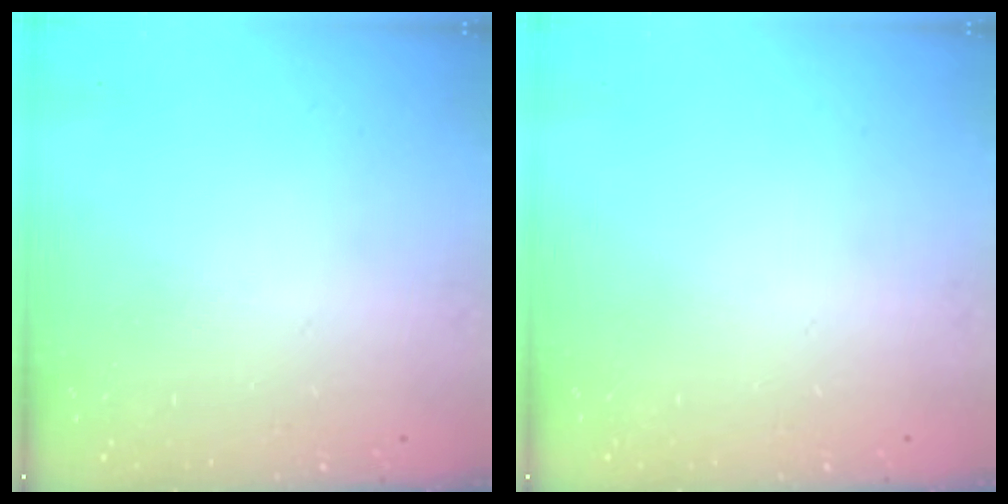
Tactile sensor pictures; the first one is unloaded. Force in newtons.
{"total": 0.0}